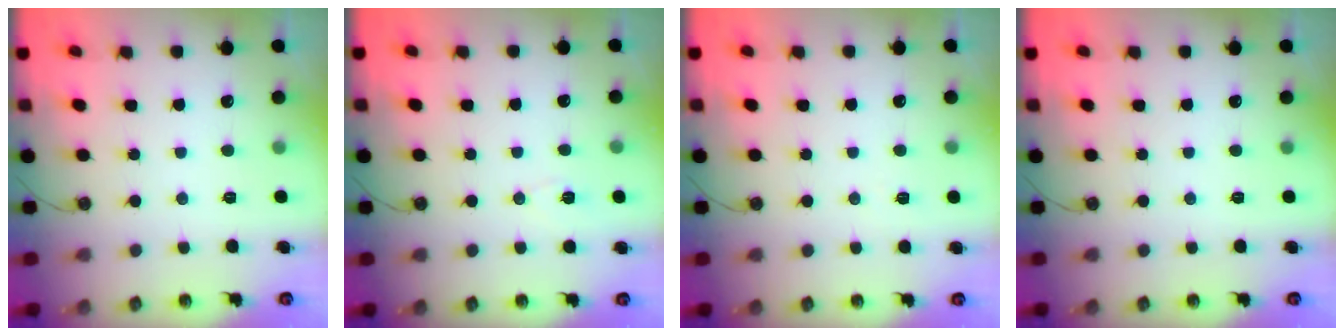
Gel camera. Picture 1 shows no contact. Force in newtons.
{"total": 3.6, "press": 2.5, "slide": 2.6}
{"total": 3.9, "press": 3.6, "slide": 1.6}
{"total": 0.0}